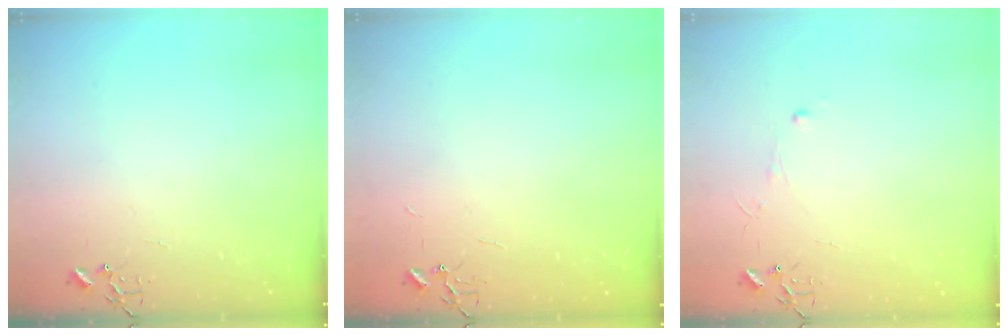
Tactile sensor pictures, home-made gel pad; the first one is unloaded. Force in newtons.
{"total": 1.8, "press": 1.8, "slide": 0.2}
{"total": 3.9, "press": 3.8, "slide": 0.4}